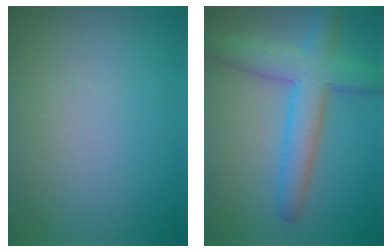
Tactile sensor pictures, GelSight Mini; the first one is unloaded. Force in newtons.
{"total": 6.3, "press": 6.3, "slide": 0.3}